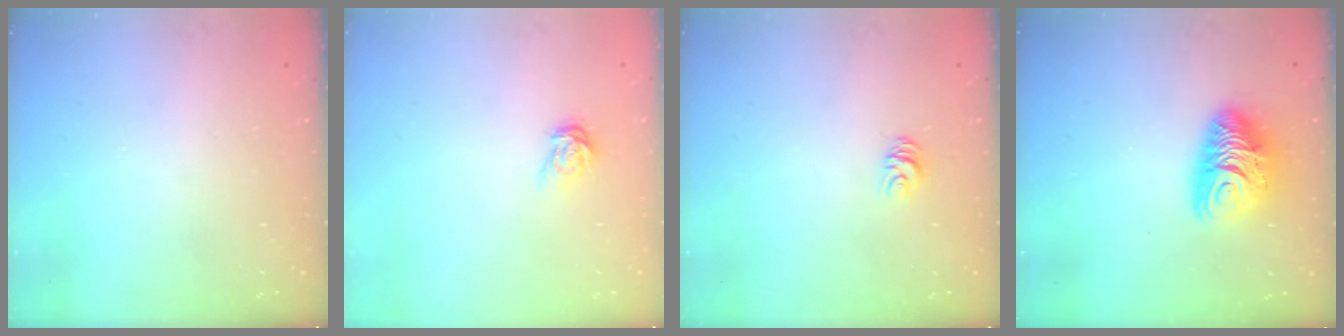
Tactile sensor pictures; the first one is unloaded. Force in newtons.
{"total": 5.6, "press": 5.6, "slide": 0.7}
{"total": 4.9, "press": 4.9, "slide": 0.2}
{"total": 10.7, "press": 10.6, "slide": 1.1}